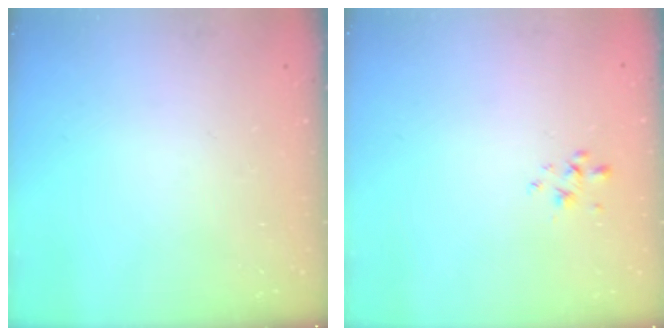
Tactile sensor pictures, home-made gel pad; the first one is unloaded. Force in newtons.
{"total": 1.4, "press": 1.3, "slide": 0.6}